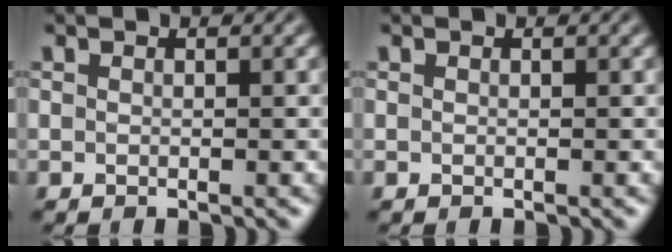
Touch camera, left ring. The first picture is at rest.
{"total": 0.0}